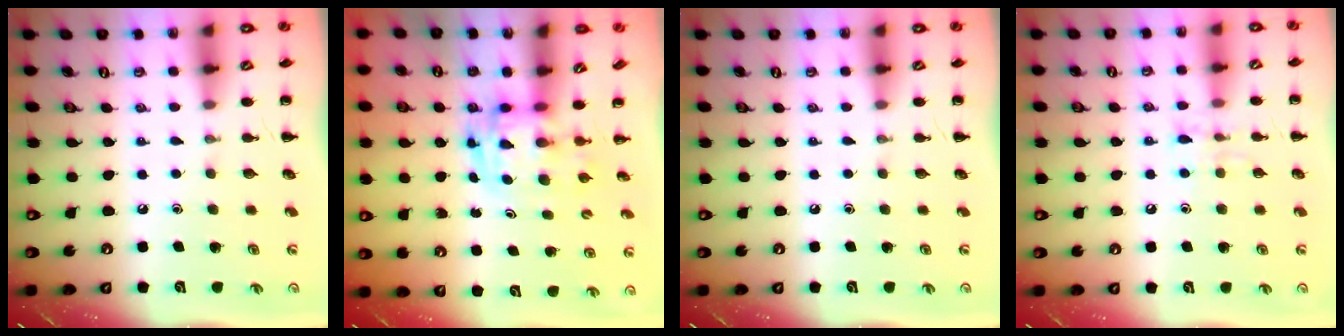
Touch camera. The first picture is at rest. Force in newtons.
{"total": 2.9, "press": 2.9, "slide": 0.5}
{"total": 0.0}
{"total": 6.4, "press": 6.3, "slide": 1.1}